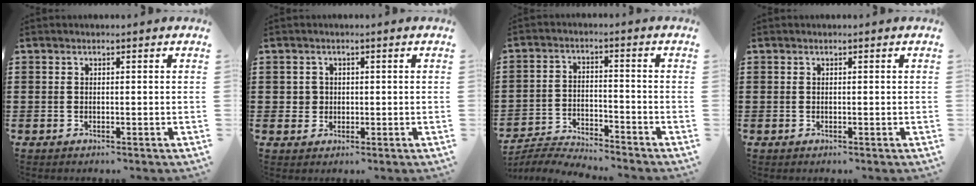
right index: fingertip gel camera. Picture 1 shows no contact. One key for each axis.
{"total": 1.6, "fx": 0.1, "fy": 1.6, "fz": 0.2, "tx": -0.011, "ty": 0.008, "tz": -0.001}
{"total": 4.5, "fx": -4.5, "fy": 0.1, "fz": 0.5, "tx": -0.028, "ty": -0.004, "tz": -0.098}
{"total": 0.0}